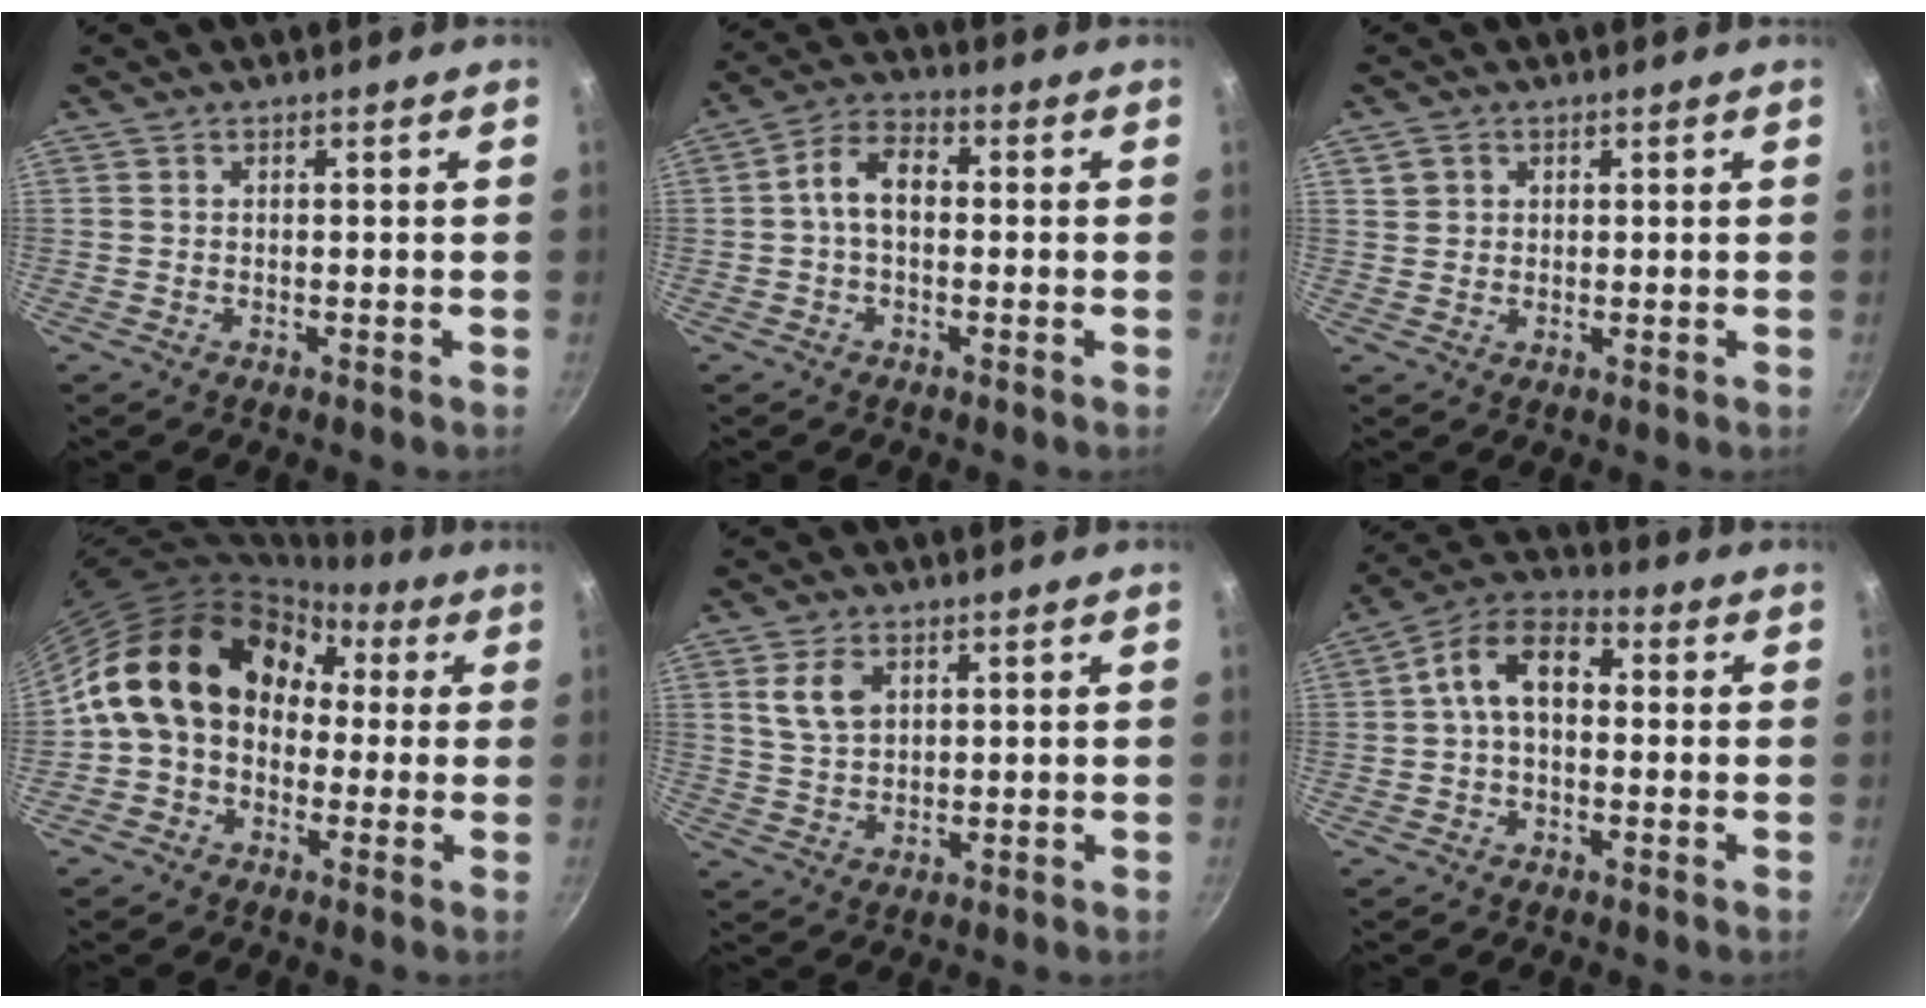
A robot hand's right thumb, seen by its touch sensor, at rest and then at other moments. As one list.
[{"total": 7.1, "force": [0.1, 4.5, 5.4], "torque": [-0.087, 0.026, -0.011]}, {"total": 2.8, "force": [1.0, 2.4, 0.8], "torque": [-0.003, 0.006, 0.019]}, {"total": 16.2, "force": [1.2, 12.6, 10.0], "torque": [-0.134, 0.055, 0.004]}, {"total": 5.9, "force": [2.3, 3.8, 3.9], "torque": [-0.065, -0.005, 0.048]}, {"total": 10.1, "force": [0.8, 6.4, 7.8], "torque": [-0.118, 0.035, -0.005]}]